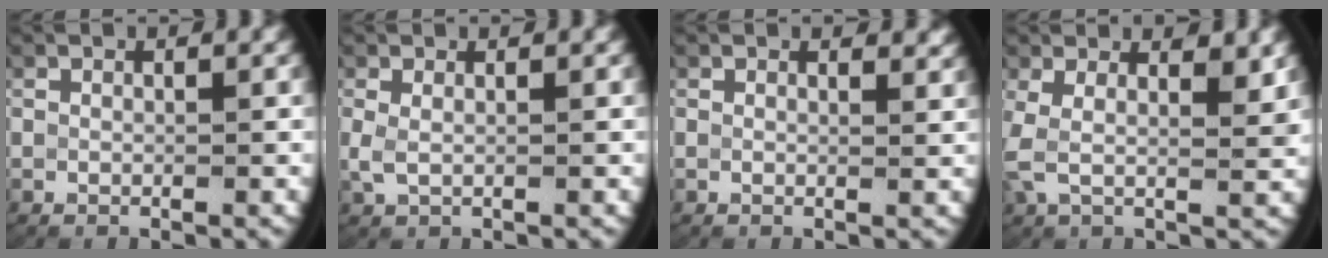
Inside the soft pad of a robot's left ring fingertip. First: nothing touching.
{"total": 1.6, "force": [0.2, 0.9, 1.4], "torque": [-0.043, -0.010, 0.013]}
{"total": 1.5, "force": [1.4, 0.2, 0.5], "torque": [-0.009, -0.006, 0.020]}
{"total": 3.4, "force": [1.2, 1.7, 2.7], "torque": [-0.074, -0.016, 0.025]}